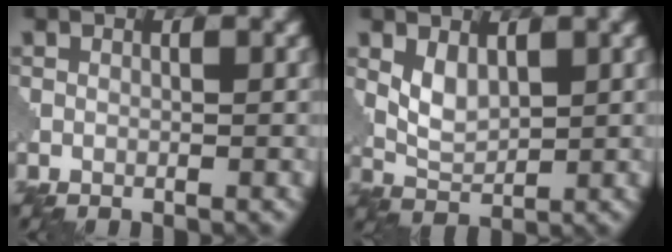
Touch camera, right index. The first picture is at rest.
{"total": 2.8, "force": [1.0, 1.6, 2.1], "torque": [-0.046, -0.004, 0.026]}